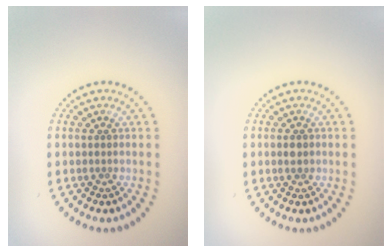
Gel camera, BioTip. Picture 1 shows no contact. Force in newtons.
{"total": 1.3, "press": 1.3, "slide": 0.1}